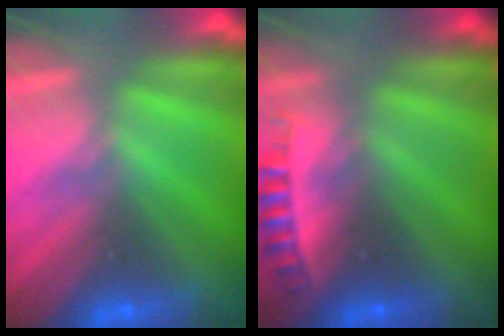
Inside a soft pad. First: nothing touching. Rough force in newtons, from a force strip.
{"total": 2.4}